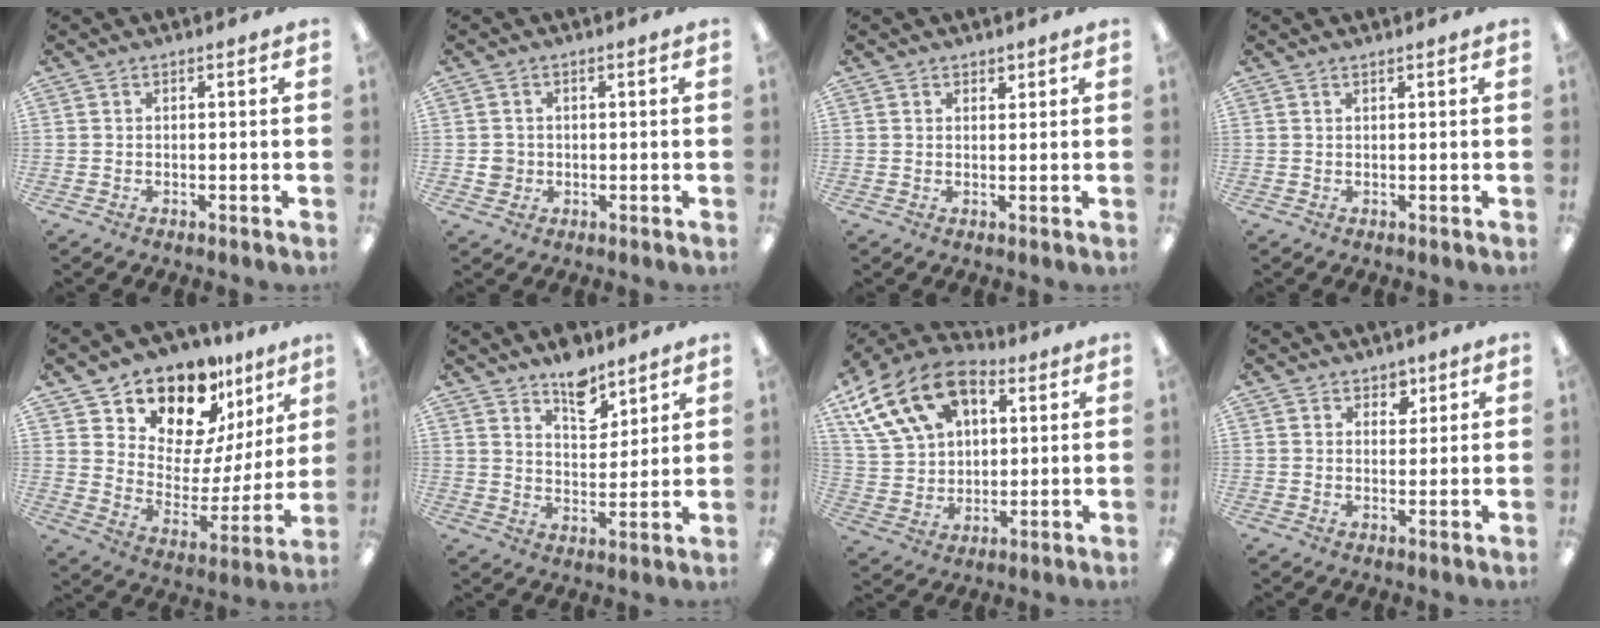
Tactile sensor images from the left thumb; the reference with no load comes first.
{"total": 2.8, "force": [-0.2, 2.8, 0.5], "torque": [-0.003, 0.001, -0.005]}
{"total": 1.5, "force": [1.3, 0.9, 0.2], "torque": [0.004, -0.003, 0.022]}
{"total": 0.7, "force": [0.6, 0.0, 0.2], "torque": [-0.005, 0.001, 0.011]}
{"total": 15.4, "force": [13.1, 7.0, 4.2], "torque": [-0.080, -0.121, 0.232]}
{"total": 8.8, "force": [6.9, 4.1, 3.6], "torque": [-0.037, -0.046, 0.118]}
{"total": 18.1, "force": [9.6, 11.9, 9.6], "torque": [-0.186, -0.028, 0.182]}
{"total": 3.5, "force": [2.3, 2.5, 0.8], "torque": [0.000, -0.008, 0.037]}